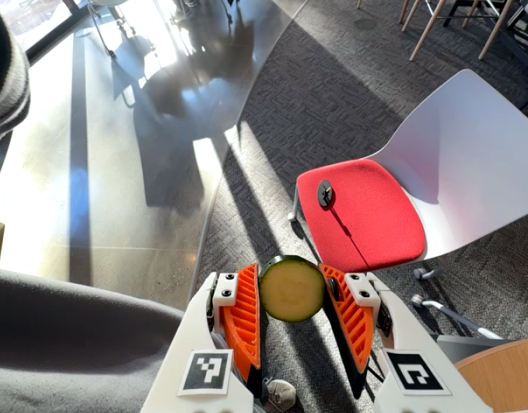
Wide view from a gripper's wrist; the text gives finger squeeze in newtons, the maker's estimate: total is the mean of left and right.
{"total": 7.9, "left": 7.9, "right": 7.9}